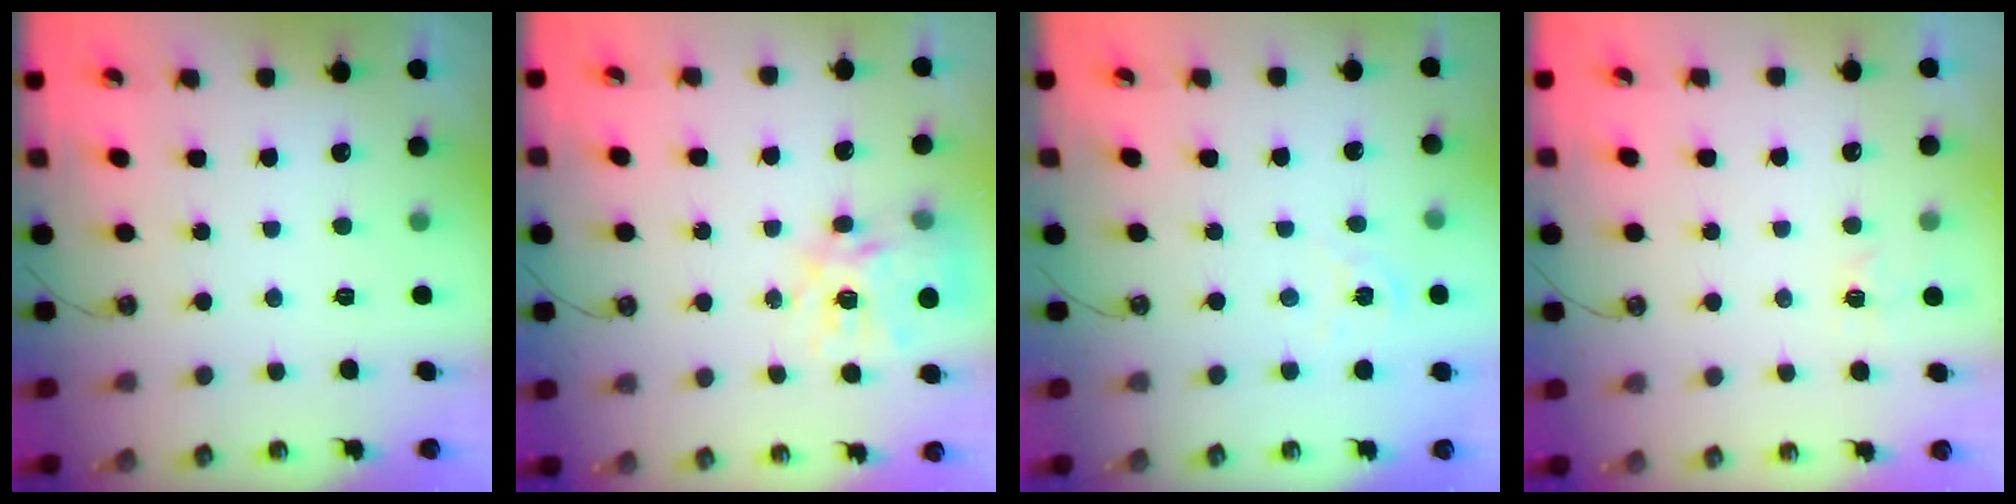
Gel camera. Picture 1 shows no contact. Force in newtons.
{"total": 15.4, "press": 15.3, "slide": 1.3}
{"total": 1.8, "press": 1.8, "slide": 0.3}
{"total": 2.6, "press": 2.6, "slide": 0.4}